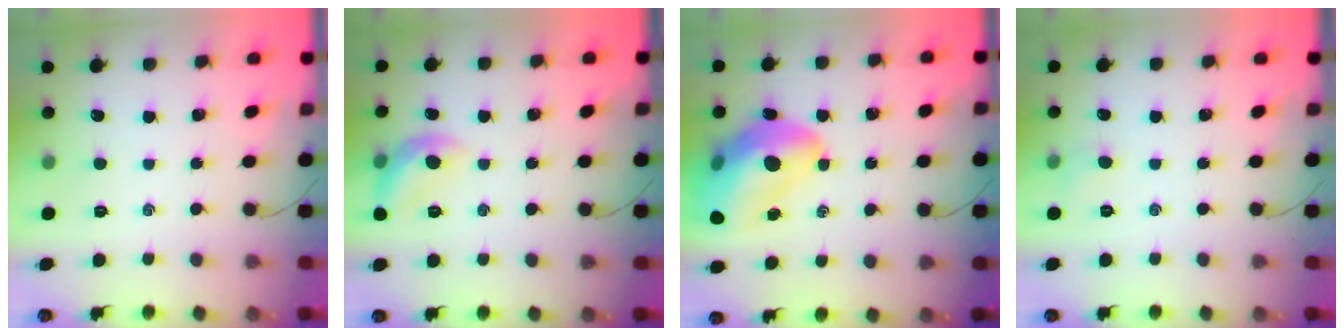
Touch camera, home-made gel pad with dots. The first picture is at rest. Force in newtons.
{"total": 10.2, "press": 10.2, "slide": 0.1}
{"total": 19.3, "press": 18.6, "slide": 5.0}
{"total": 3.9, "press": 3.8, "slide": 1.1}